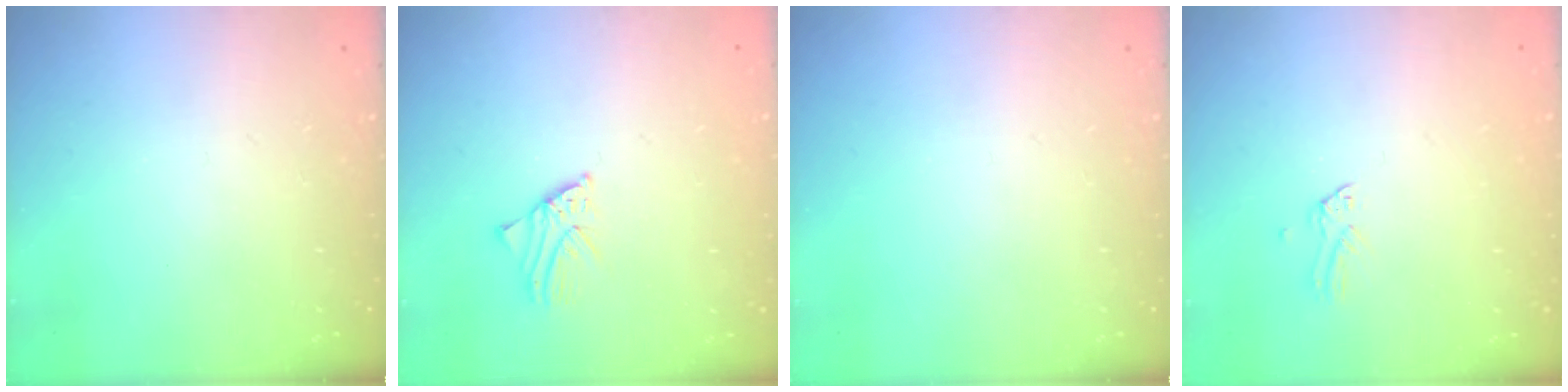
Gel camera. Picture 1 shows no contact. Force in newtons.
{"total": 1.7, "press": 1.7, "slide": 0.2}
{"total": 0.0}
{"total": 0.0}